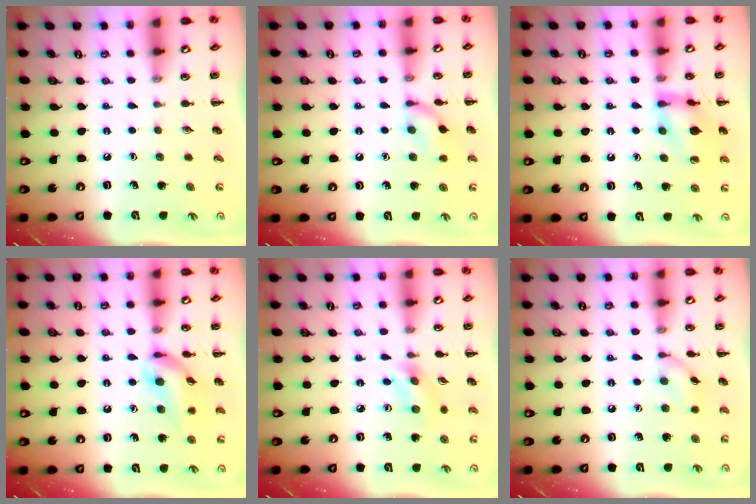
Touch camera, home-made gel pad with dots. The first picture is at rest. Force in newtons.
{"total": 9.4, "press": 9.4, "slide": 0.5}
{"total": 13.8, "press": 13.7, "slide": 0.7}
{"total": 13.2, "press": 13.0, "slide": 2.1}
{"total": 3.3, "press": 3.2, "slide": 0.7}
{"total": 6.7, "press": 6.6, "slide": 0.5}